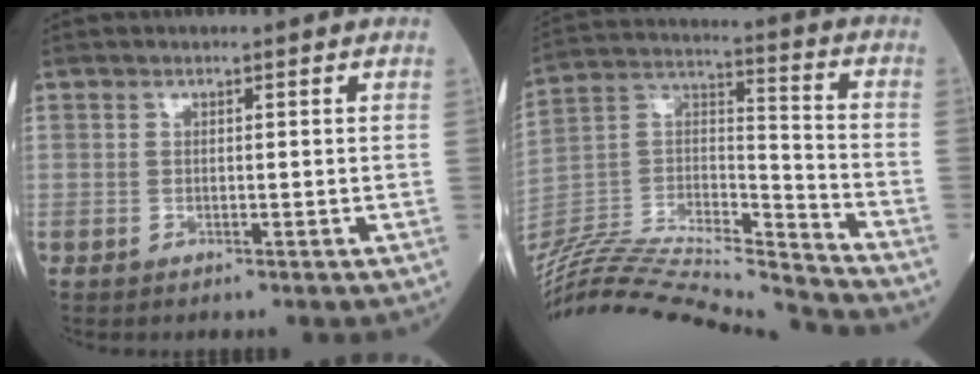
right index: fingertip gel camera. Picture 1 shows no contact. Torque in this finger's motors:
{"motor_torque": [-0.15, -0.52, -0.82, -0.21]}